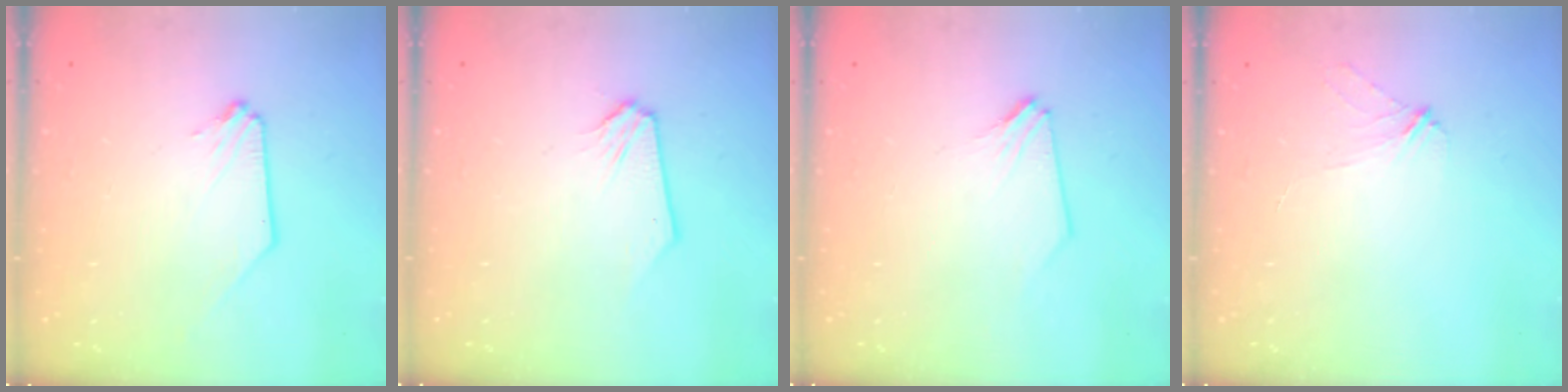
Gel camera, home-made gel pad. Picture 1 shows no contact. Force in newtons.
{"total": 0.0}
{"total": 2.0, "press": 2.0, "slide": 0.2}
{"total": 2.4, "press": 2.4, "slide": 0.5}